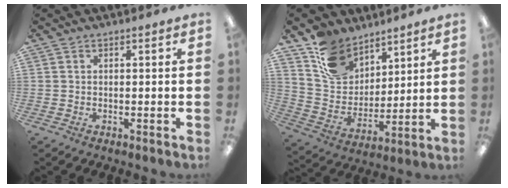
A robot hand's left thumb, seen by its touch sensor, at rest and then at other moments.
{"total": 13.2, "force": [9.6, 8.3, 3.7], "torque": [-0.087, -0.053, 0.190]}